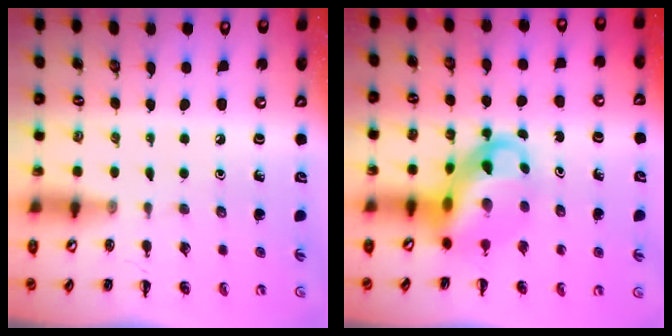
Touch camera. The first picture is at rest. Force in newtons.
{"total": 10.4, "press": 10.1, "slide": 2.7}